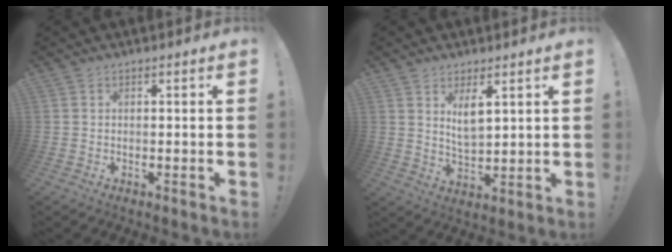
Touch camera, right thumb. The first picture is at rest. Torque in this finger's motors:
{"motor_torque": [0.74, 0.64, 0.45, 0.35, -0.03]}